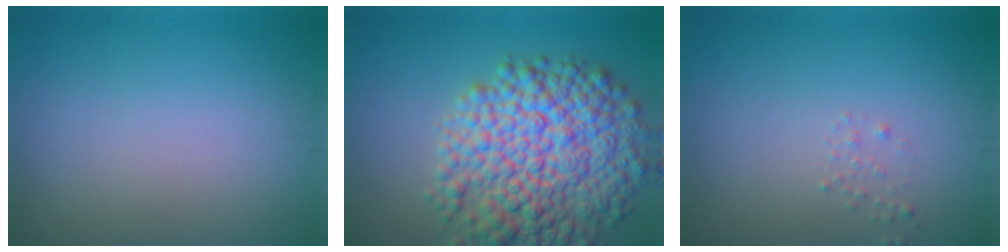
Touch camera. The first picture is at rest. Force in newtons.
{"total": 11.1, "press": 11.1, "slide": 0.4}
{"total": 0.6, "press": 0.6, "slide": 0.0}